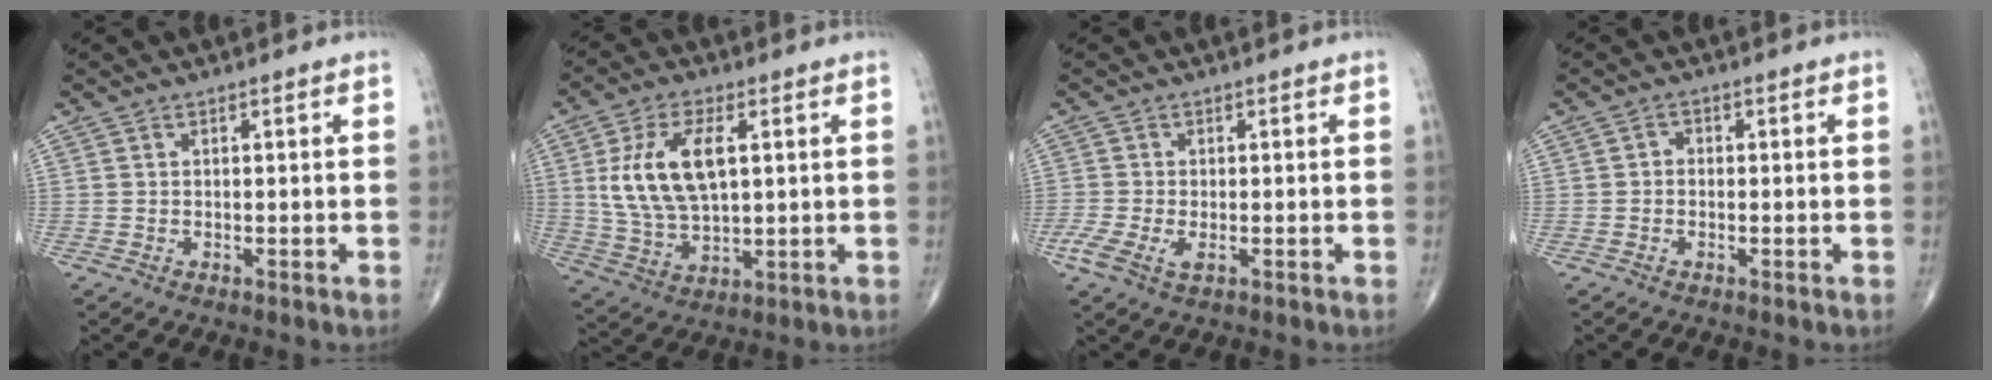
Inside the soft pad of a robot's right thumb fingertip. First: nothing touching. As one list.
[{"total": 13.8, "force": [2.9, 7.1, 11.5], "torque": [-0.221, -0.007, 0.063]}, {"total": 4.2, "force": [-1.7, 1.9, 3.4], "torque": [-0.083, -0.006, -0.034]}, {"total": 1.2, "force": [-0.3, 1.0, 0.6], "torque": [0.006, 0.004, -0.011]}]